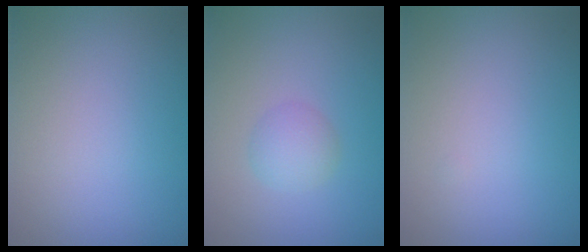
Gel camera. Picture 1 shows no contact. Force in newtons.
{"total": 1.9, "press": 1.9, "slide": 0.0}
{"total": 0.0}